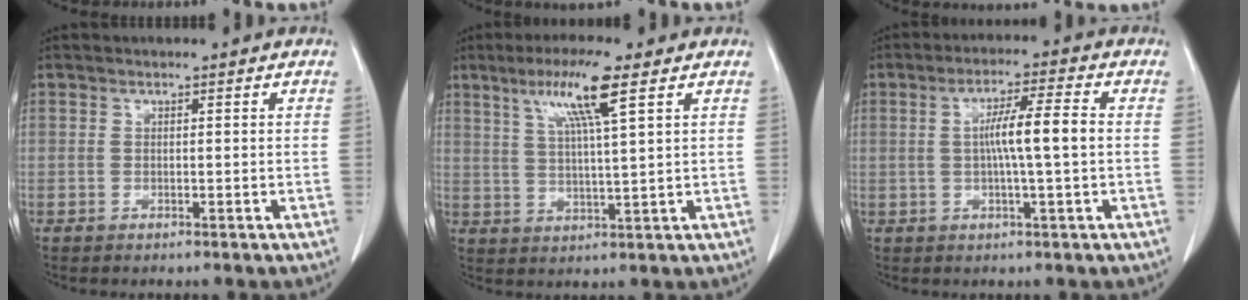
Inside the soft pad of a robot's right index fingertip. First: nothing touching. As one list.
[{"total": 9.3, "force": [4.7, 0.0, 8.0], "torque": [-0.155, 0.008, 0.089]}, {"total": 7.7, "force": [0.2, 0.3, 7.7], "torque": [-0.138, 0.007, 0.001]}]